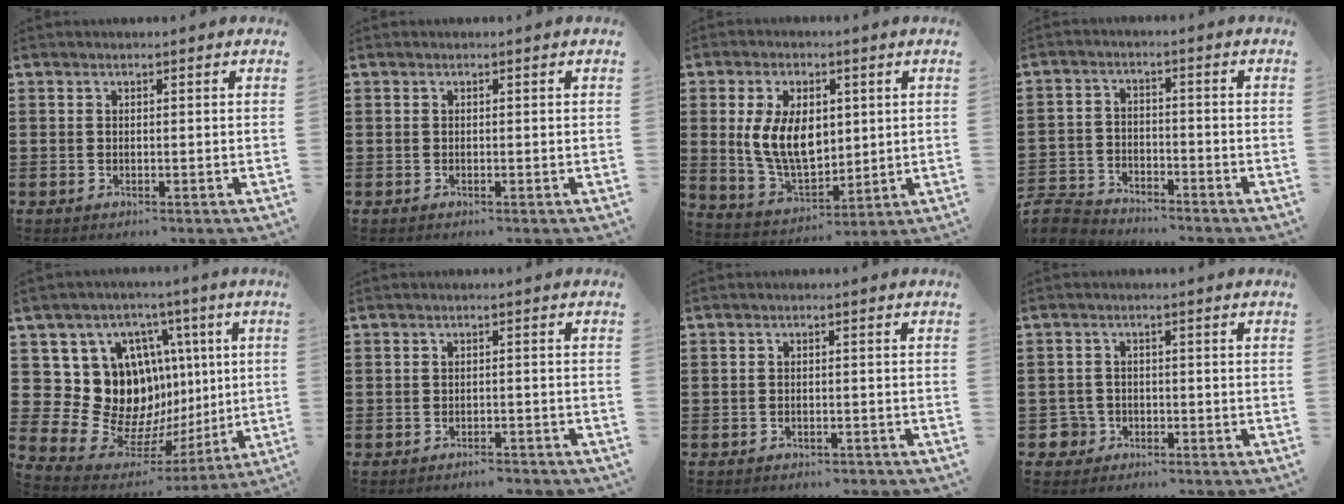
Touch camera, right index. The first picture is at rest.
{"total": 0.0}
{"total": 9.8, "force": [1.3, 6.1, 7.6], "torque": [-0.162, 0.008, 0.022]}
{"total": 5.3, "force": [-5.1, 1.2, 0.5], "torque": [-0.032, 0.000, -0.108]}
{"total": 15.2, "force": [2.7, 13.3, 6.7], "torque": [-0.156, -0.050, 0.069]}
{"total": 1.7, "force": [-1.7, 0.3, 0.1], "torque": [-0.008, 0.002, -0.036]}
{"total": 1.4, "force": [-1.4, 0.2, 0.2], "torque": [-0.009, -0.001, -0.029]}
{"total": 2.9, "force": [-1.7, 2.3, 0.6], "torque": [-0.033, -0.003, -0.041]}